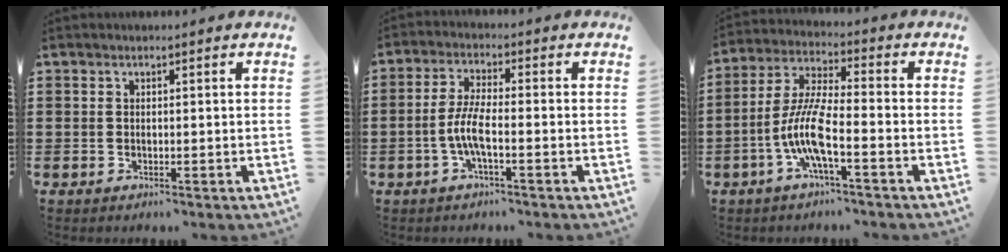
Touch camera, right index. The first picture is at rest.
{"total": 5.2, "force": [-1.9, 1.0, 4.7], "torque": [-0.116, -0.010, -0.046]}
{"total": 8.4, "force": [-3.5, 1.2, 7.6], "torque": [-0.180, -0.014, -0.076]}